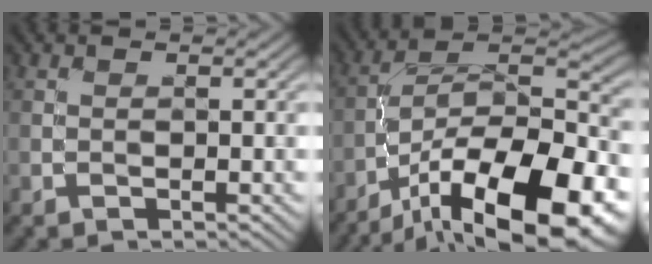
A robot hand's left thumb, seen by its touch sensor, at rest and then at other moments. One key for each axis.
{"total": 19.6, "fx": -11.9, "fy": 7.4, "fz": 13.7, "tx": -0.210, "ty": -0.030, "tz": -0.194}